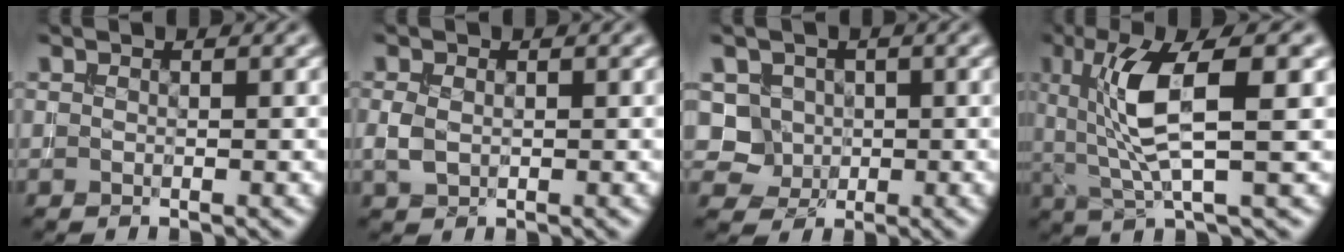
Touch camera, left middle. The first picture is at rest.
{"total": 1.5, "force": [0.0, 1.1, 0.9], "torque": [-0.024, 0.001, 0.003]}
{"total": 3.9, "force": [1.0, 3.5, 1.4], "torque": [-0.022, 0.003, 0.021]}
{"total": 8.1, "force": [1.6, 2.0, 7.7], "torque": [-0.144, 0.001, 0.032]}